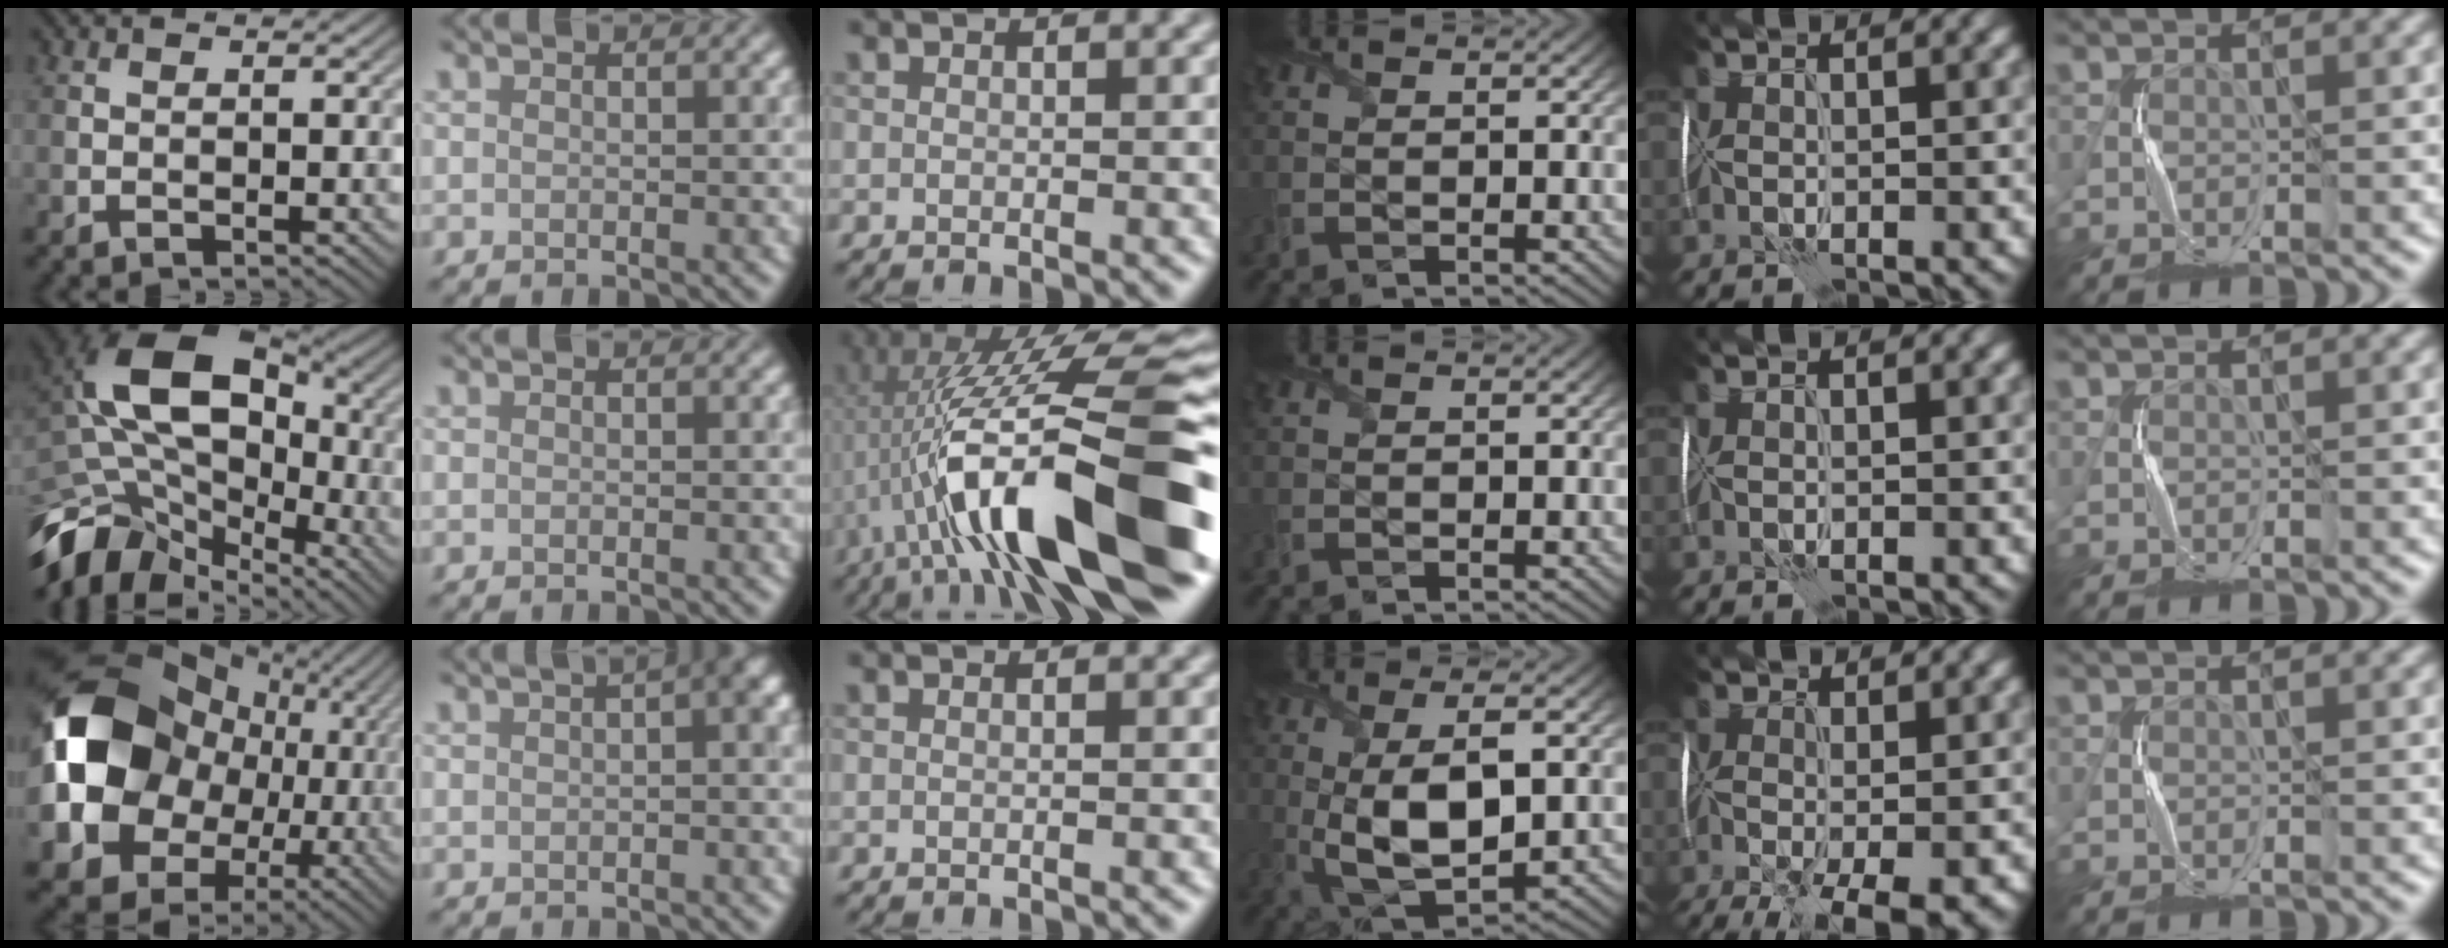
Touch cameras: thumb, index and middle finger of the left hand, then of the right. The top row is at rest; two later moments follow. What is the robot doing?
{"motion": "wrap", "object": "plastic wrap"}